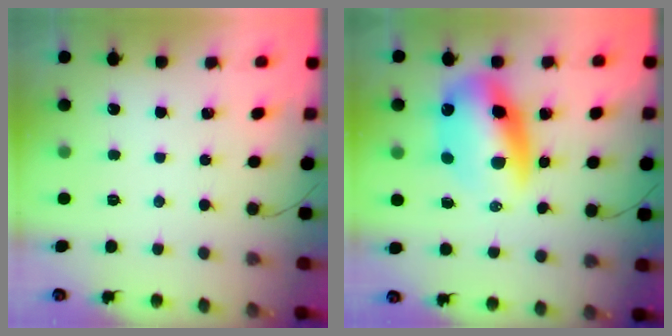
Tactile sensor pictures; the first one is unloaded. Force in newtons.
{"total": 13.9, "press": 13.6, "slide": 3.2}